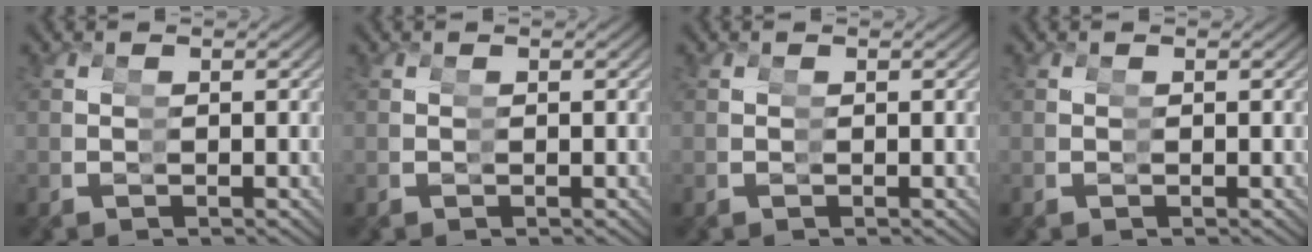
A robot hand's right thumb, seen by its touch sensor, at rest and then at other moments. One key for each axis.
{"total": 0.0}
{"total": 0.0}
{"total": 0.0}